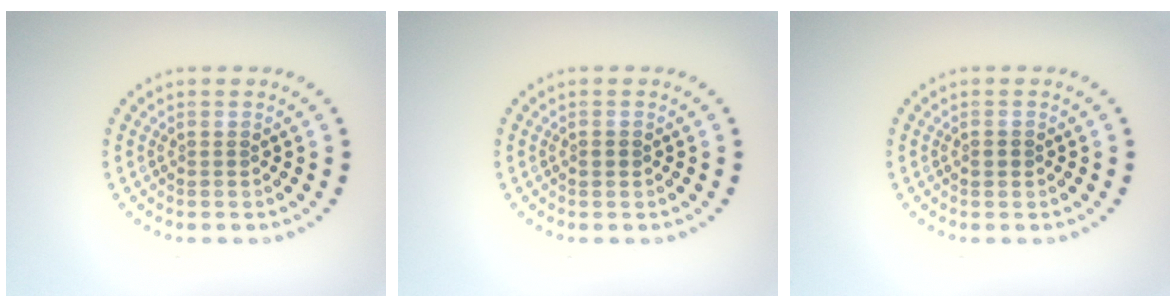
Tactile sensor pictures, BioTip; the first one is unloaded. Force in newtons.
{"total": 0.8, "press": 0.8, "slide": 0.0}
{"total": 0.9, "press": 0.9, "slide": 0.0}